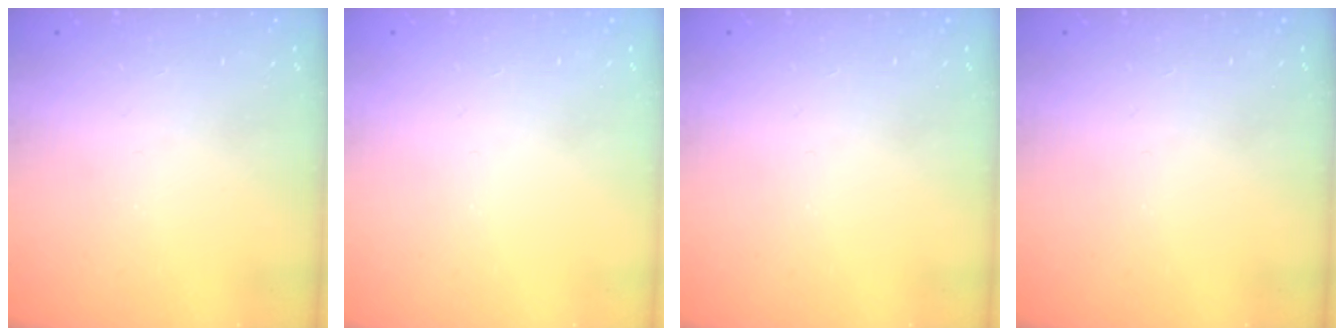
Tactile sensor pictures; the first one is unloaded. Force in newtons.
{"total": 0.0}
{"total": 0.0}
{"total": 0.0}